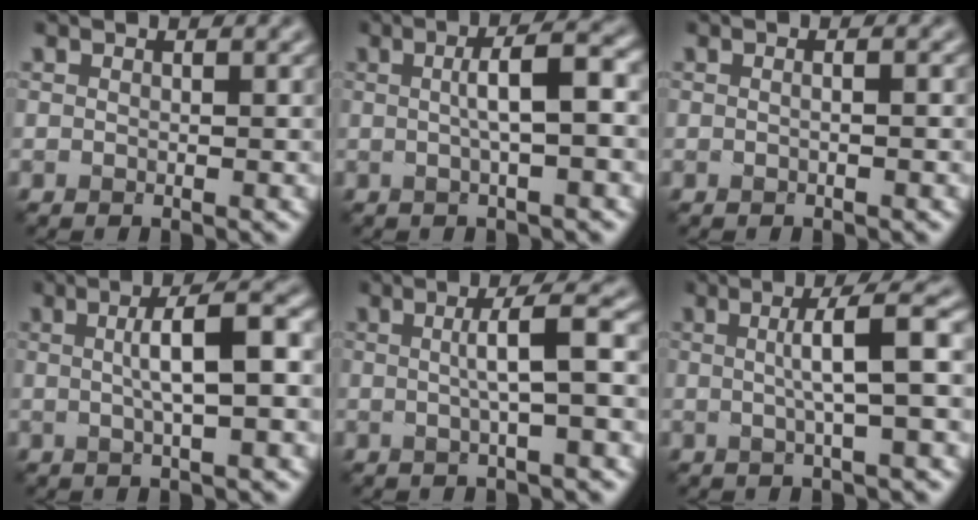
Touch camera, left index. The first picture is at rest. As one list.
[{"total": 4.4, "force": [0.3, 0.9, 4.3], "torque": [-0.064, 0.014, 0.003]}, {"total": 0.9, "force": [0.0, 0.3, 0.8], "torque": [-0.012, -0.007, -0.005]}, {"total": 5.7, "force": [0.6, 1.2, 5.5], "torque": [-0.079, 0.016, 0.006]}, {"total": 3.9, "force": [0.2, 0.7, 3.8], "torque": [-0.060, 0.011, -0.001]}, {"total": 4.9, "force": [0.4, 0.9, 4.8], "torque": [-0.069, 0.012, 0.002]}]